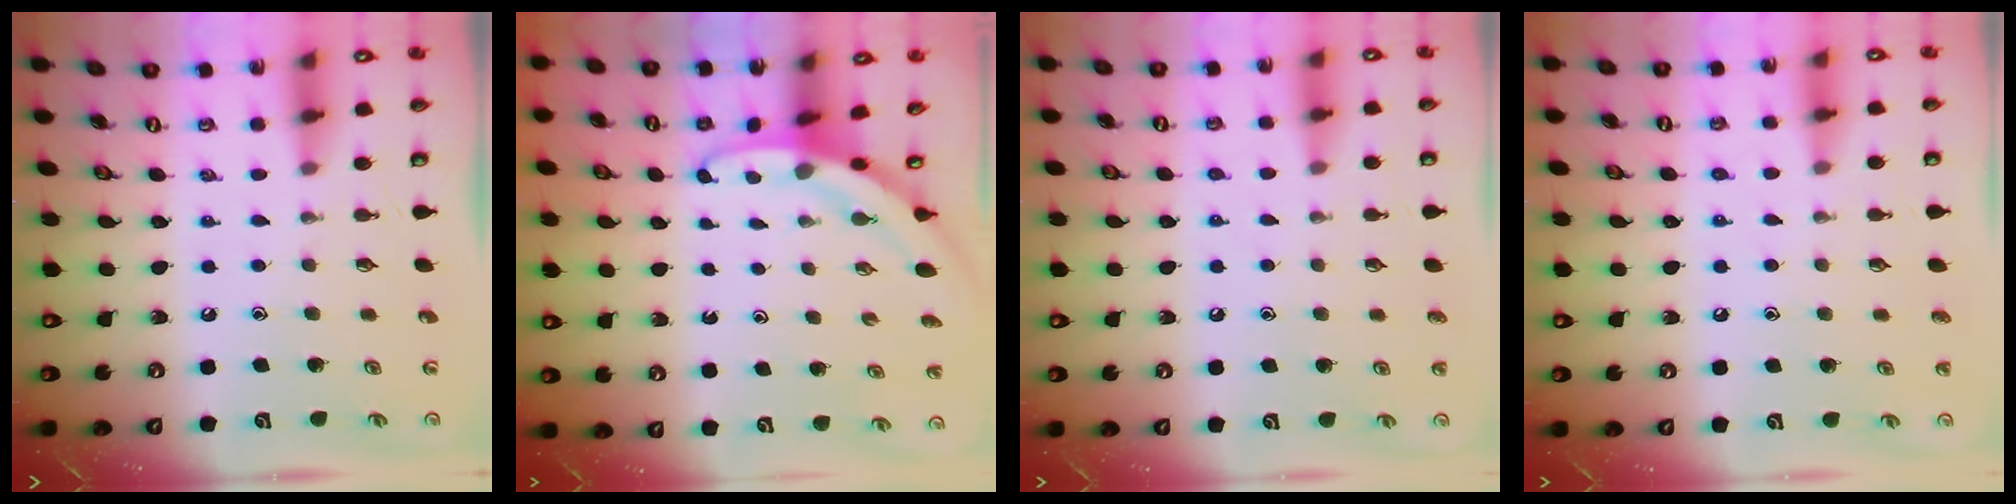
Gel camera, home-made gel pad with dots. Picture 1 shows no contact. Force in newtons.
{"total": 2.9, "press": 2.9, "slide": 0.2}
{"total": 6.3, "press": 6.2, "slide": 0.7}
{"total": 7.2, "press": 7.2, "slide": 0.8}